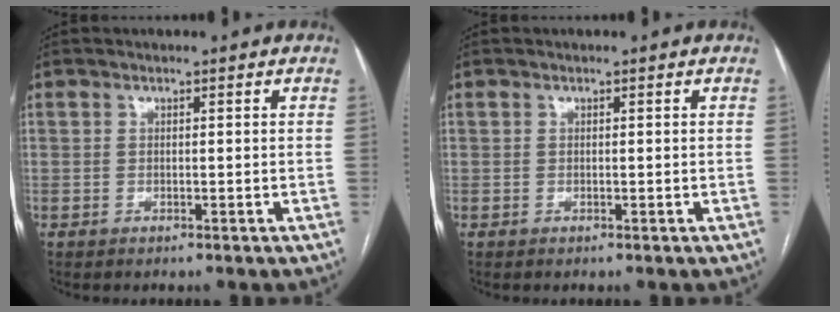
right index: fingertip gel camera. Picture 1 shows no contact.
{"total": 0.0}